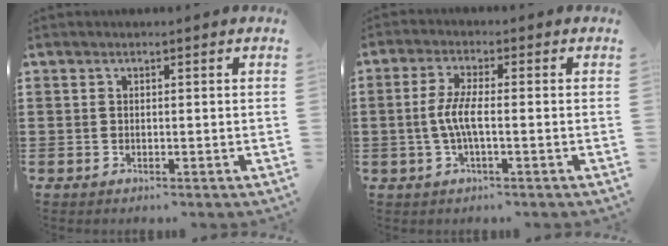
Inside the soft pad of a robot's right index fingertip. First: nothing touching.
{"total": 4.6, "force": [-0.9, 0.7, 4.4], "torque": [-0.109, -0.010, -0.028]}